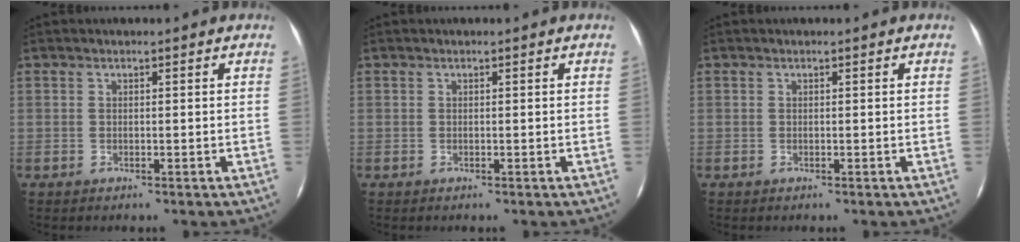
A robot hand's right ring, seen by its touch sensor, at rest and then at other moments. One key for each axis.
{"total": 0.0}
{"total": 0.0}